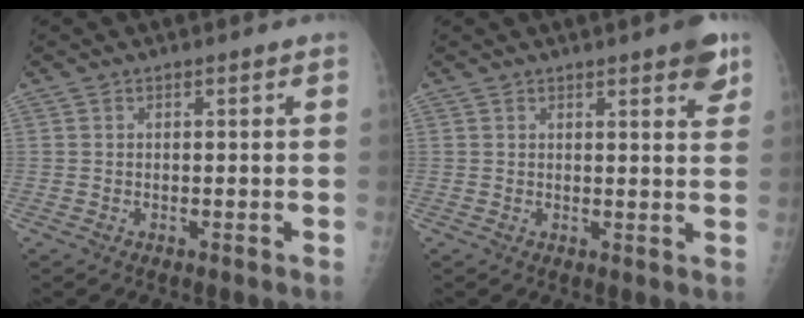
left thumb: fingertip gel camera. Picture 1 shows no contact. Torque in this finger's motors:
{"motor_torque": [1.52, 0.67, 0.33, -0.40, 0.00]}